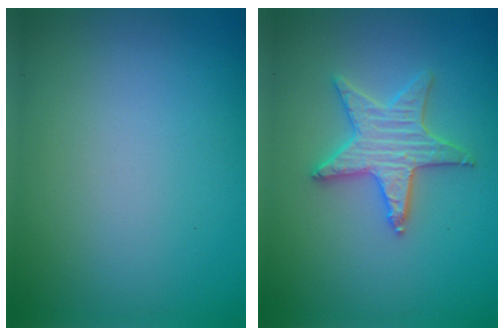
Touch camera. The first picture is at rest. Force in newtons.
{"total": 4.3, "press": 4.2, "slide": 0.8}